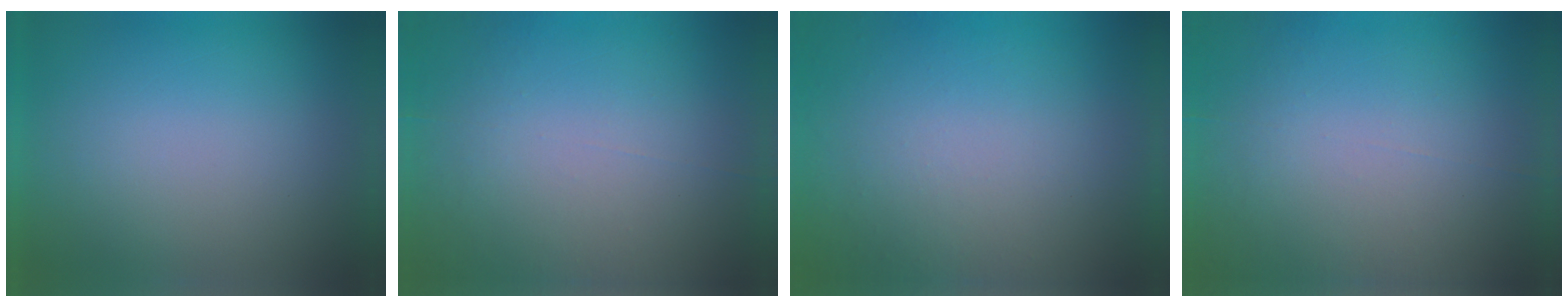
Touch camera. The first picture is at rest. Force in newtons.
{"total": 7.0}
{"total": 8.3}
{"total": 7.3}